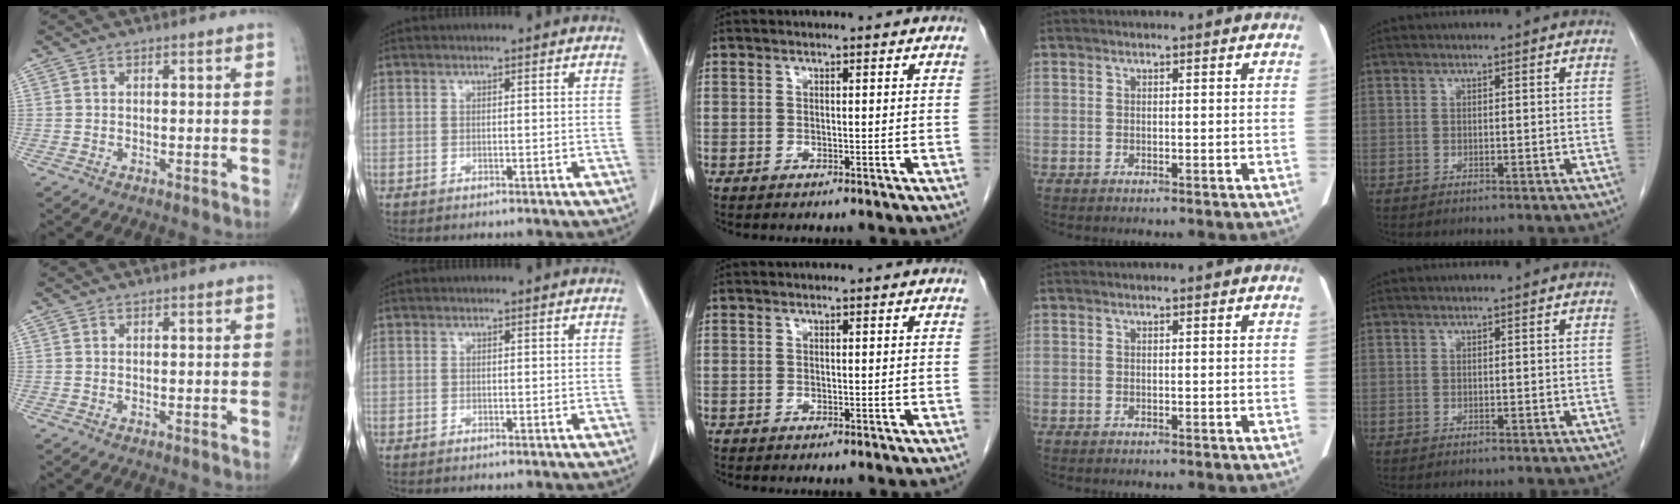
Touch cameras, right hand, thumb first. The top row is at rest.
{}